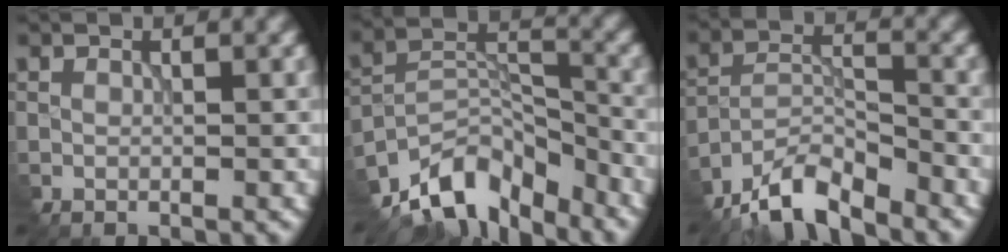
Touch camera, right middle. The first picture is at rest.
{"total": 8.2, "force": [-6.7, 3.5, 3.2], "torque": [-0.046, -0.001, -0.138]}
{"total": 6.4, "force": [-5.6, 1.6, 2.6], "torque": [-0.045, -0.003, -0.113]}